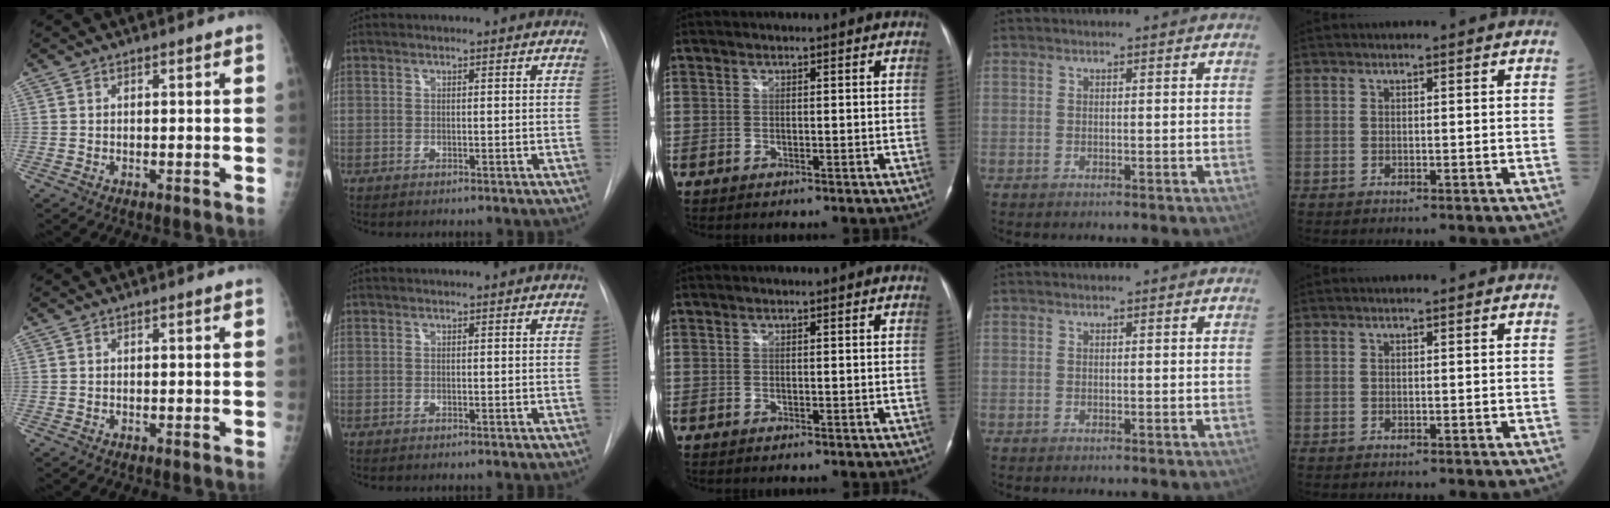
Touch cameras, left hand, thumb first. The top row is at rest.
{}